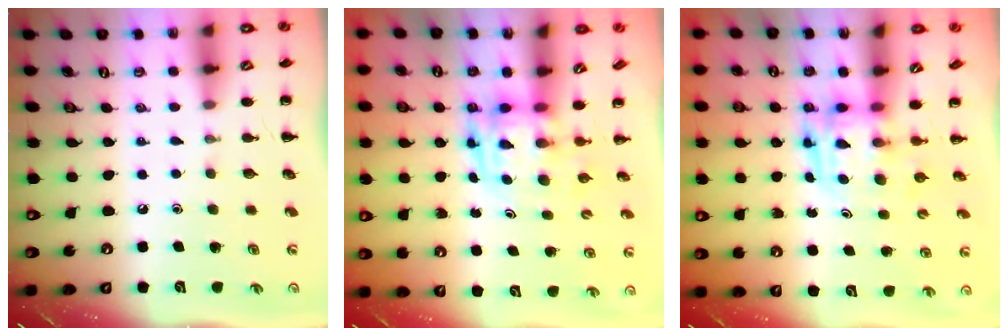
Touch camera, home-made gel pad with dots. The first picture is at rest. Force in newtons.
{"total": 3.9, "press": 3.8, "slide": 0.7}
{"total": 3.9, "press": 3.9, "slide": 0.7}